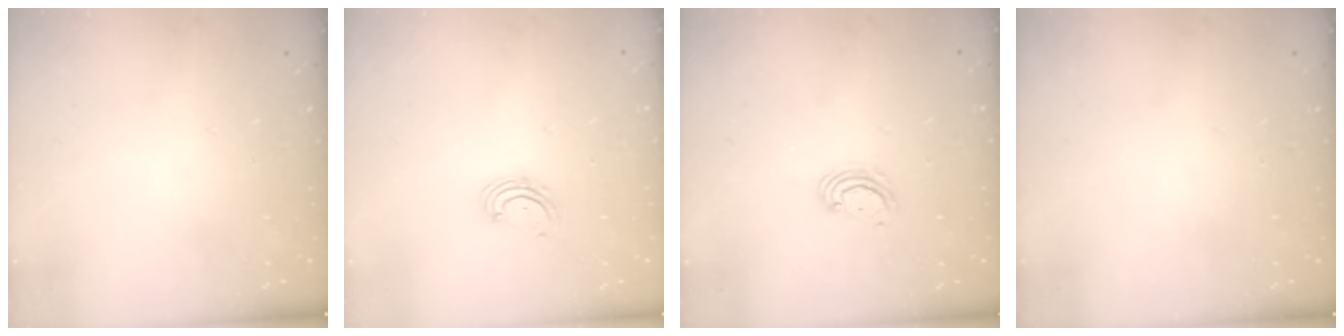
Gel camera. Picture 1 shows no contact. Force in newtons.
{"total": 2.5, "press": 2.4, "slide": 0.4}
{"total": 4.1, "press": 4.1, "slide": 0.4}
{"total": 0.0}